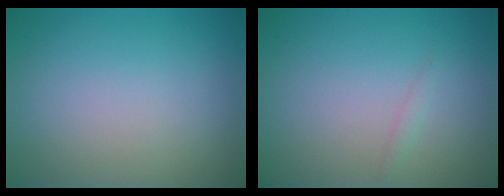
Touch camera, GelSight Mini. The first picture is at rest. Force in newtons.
{"total": 0.5, "press": 0.5, "slide": 0.0}